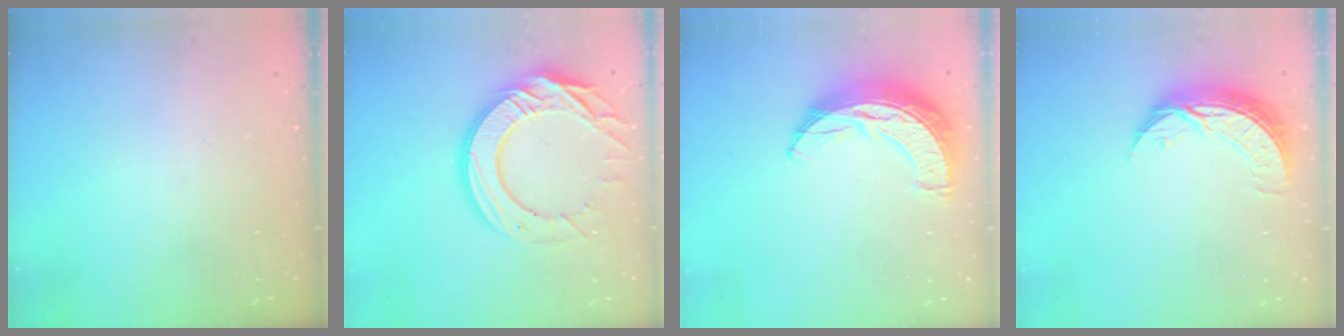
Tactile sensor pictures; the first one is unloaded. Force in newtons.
{"total": 17.9, "press": 17.8, "slide": 1.9}
{"total": 14.1, "press": 14.1, "slide": 0.6}
{"total": 9.0, "press": 9.0, "slide": 0.7}